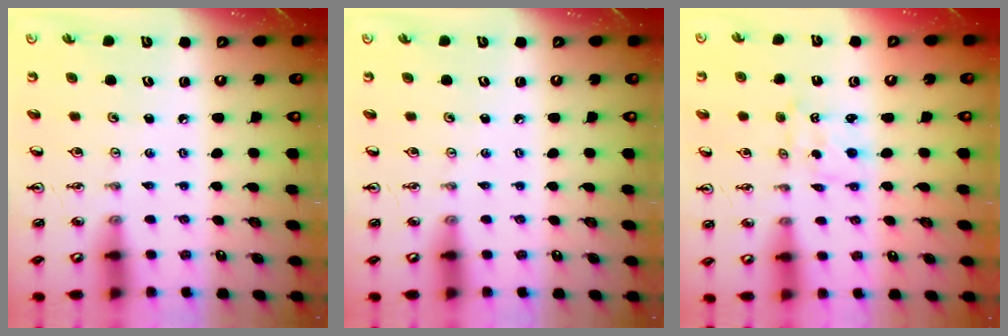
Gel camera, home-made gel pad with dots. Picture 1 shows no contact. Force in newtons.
{"total": 0.0}
{"total": 1.1, "press": 0.7, "slide": 0.8}